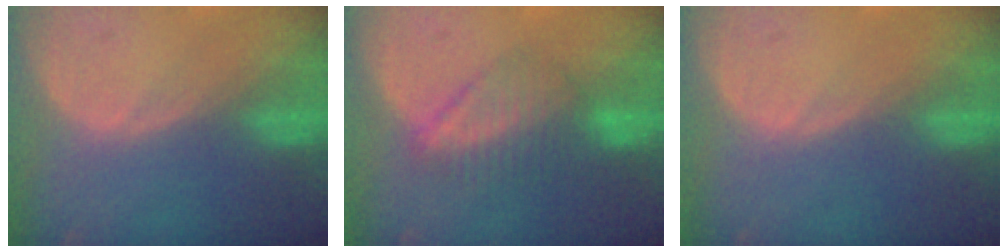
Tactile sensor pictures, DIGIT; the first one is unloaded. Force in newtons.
{"total": 6.6, "press": 5.9, "slide": 2.8}
{"total": 0.0}